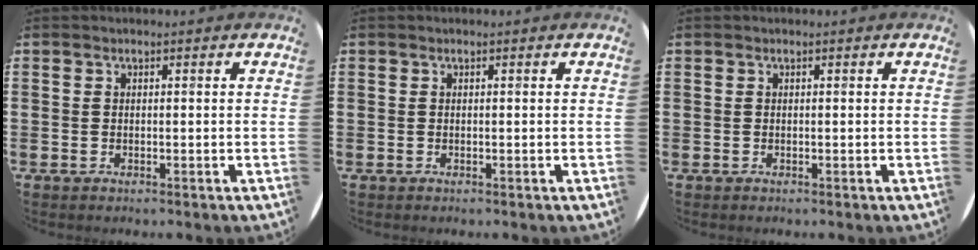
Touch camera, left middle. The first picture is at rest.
{"total": 0.0}
{"total": 0.0}